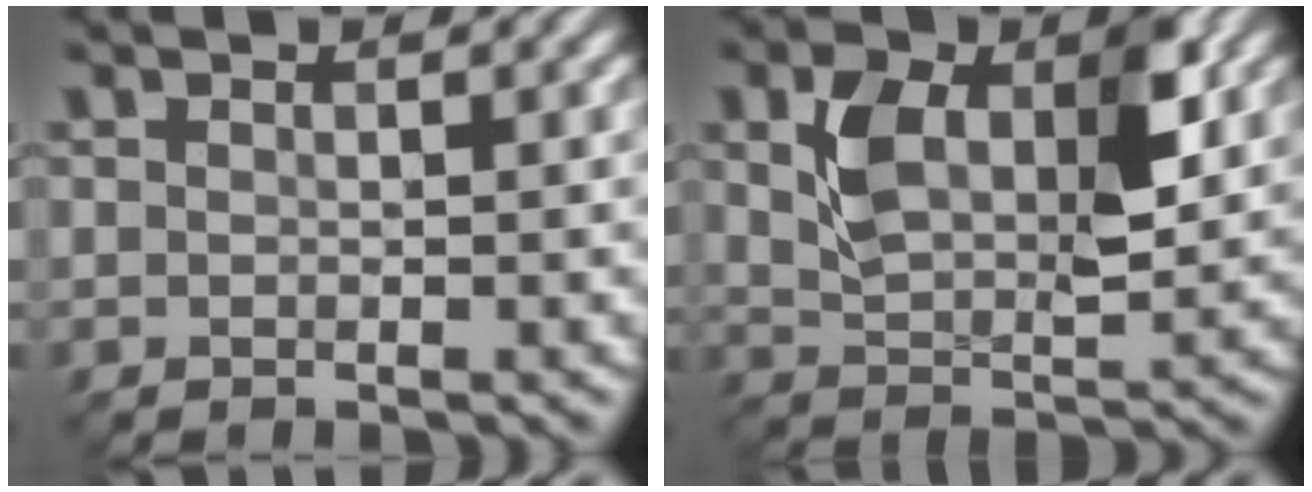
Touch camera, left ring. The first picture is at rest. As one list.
[{"total": 6.6, "force": [2.0, 3.6, 5.2], "torque": [-0.103, -0.003, 0.037]}]